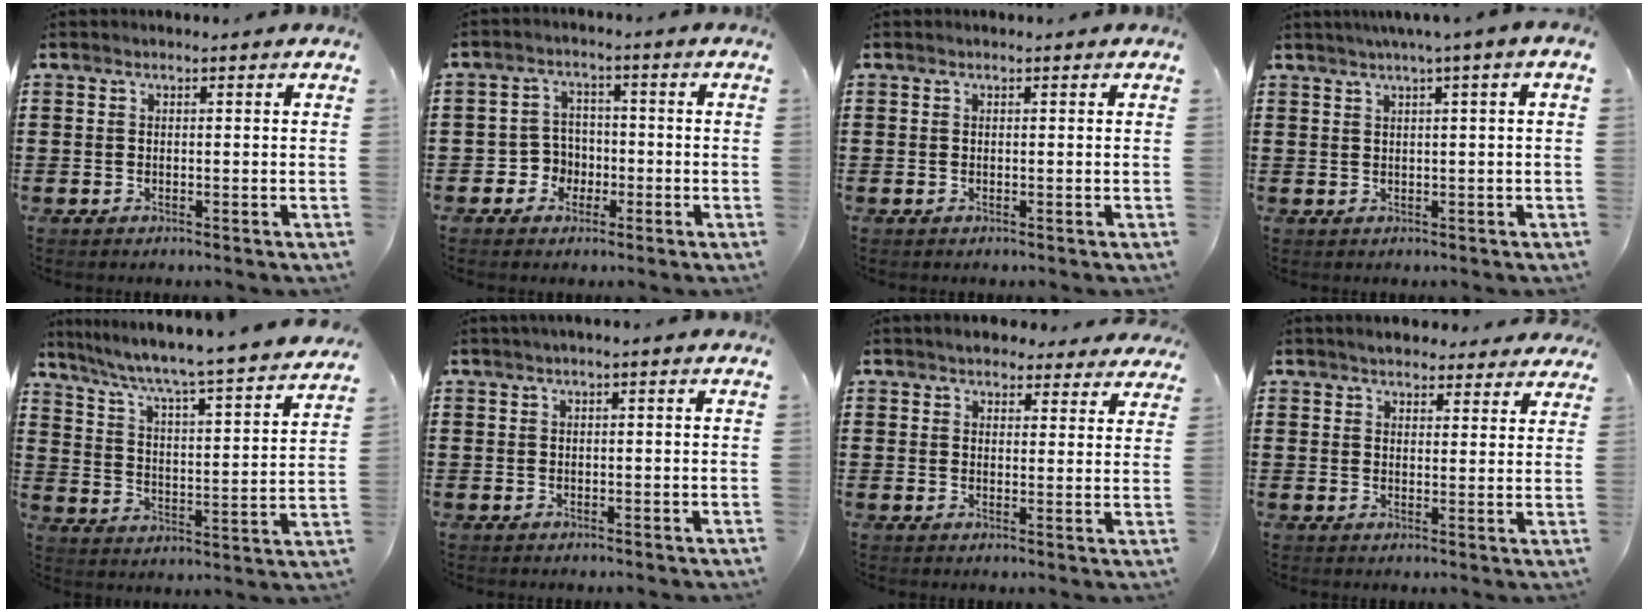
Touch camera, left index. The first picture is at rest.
{"total": 4.0, "force": [-1.7, 3.5, 0.9], "torque": [-0.028, 0.009, -0.035]}
{"total": 0.0}
{"total": 2.0, "force": [0.7, -0.6, 1.8], "torque": [-0.032, -0.005, 0.011]}
{"total": 4.9, "force": [4.2, -0.8, 2.3], "torque": [-0.066, -0.050, 0.058]}
{"total": 0.9, "force": [-0.3, 0.0, 0.8], "torque": [-0.011, -0.003, -0.005]}
{"total": 3.4, "force": [3.2, 1.1, 0.4], "torque": [-0.010, -0.006, 0.059]}
{"total": 3.4, "force": [3.2, 0.9, 0.4], "torque": [-0.010, -0.007, 0.059]}